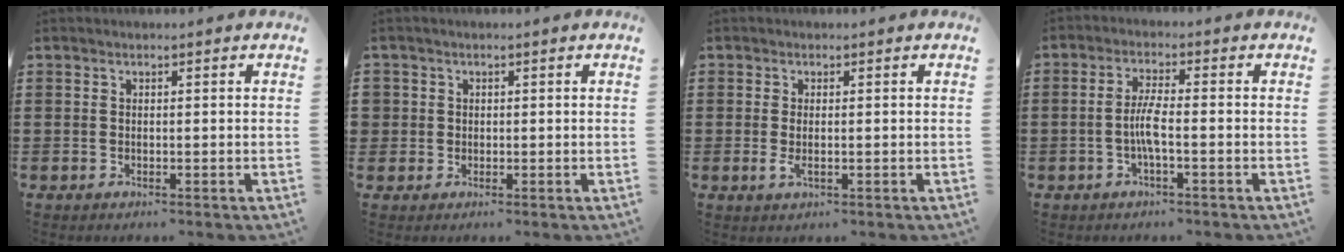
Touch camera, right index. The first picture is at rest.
{"total": 1.4, "force": [0.3, 1.4, 0.2], "torque": [-0.008, 0.007, 0.004]}
{"total": 1.8, "force": [-0.1, 0.5, 1.7], "torque": [-0.040, -0.005, -0.004]}
{"total": 4.2, "force": [-1.2, 0.5, 4.0], "torque": [-0.093, -0.008, -0.030]}